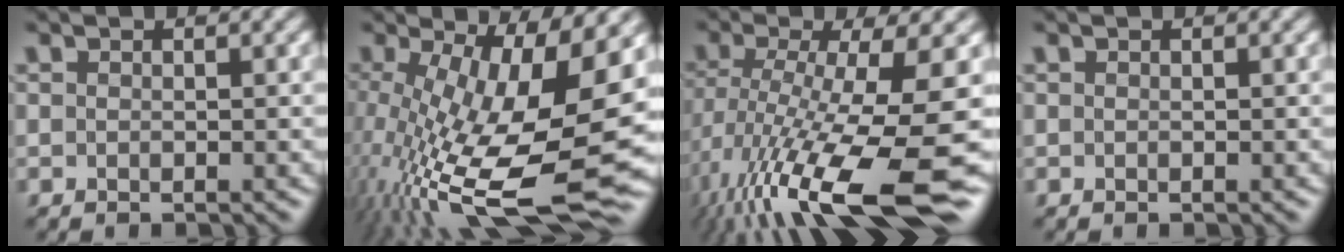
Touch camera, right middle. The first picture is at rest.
{"total": 15.8, "force": [-2.2, 6.0, 14.4], "torque": [-0.257, -0.025, -0.028]}
{"total": 14.3, "force": [-5.7, 3.9, 12.5], "torque": [-0.250, -0.030, -0.085]}
{"total": 0.0}